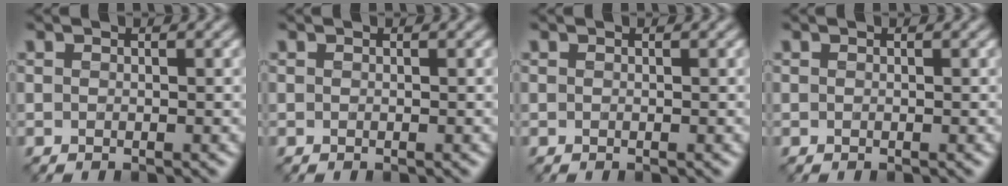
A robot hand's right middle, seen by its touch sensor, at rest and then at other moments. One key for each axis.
{"total": 0.0}
{"total": 0.0}
{"total": 0.0}